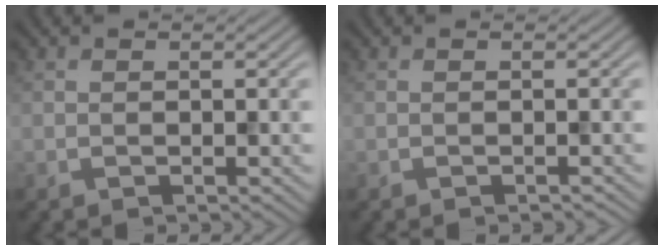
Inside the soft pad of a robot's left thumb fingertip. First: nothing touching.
{"total": 0.5, "force": [-0.5, -0.1, 0.1], "torque": [-0.001, 0.002, -0.007]}